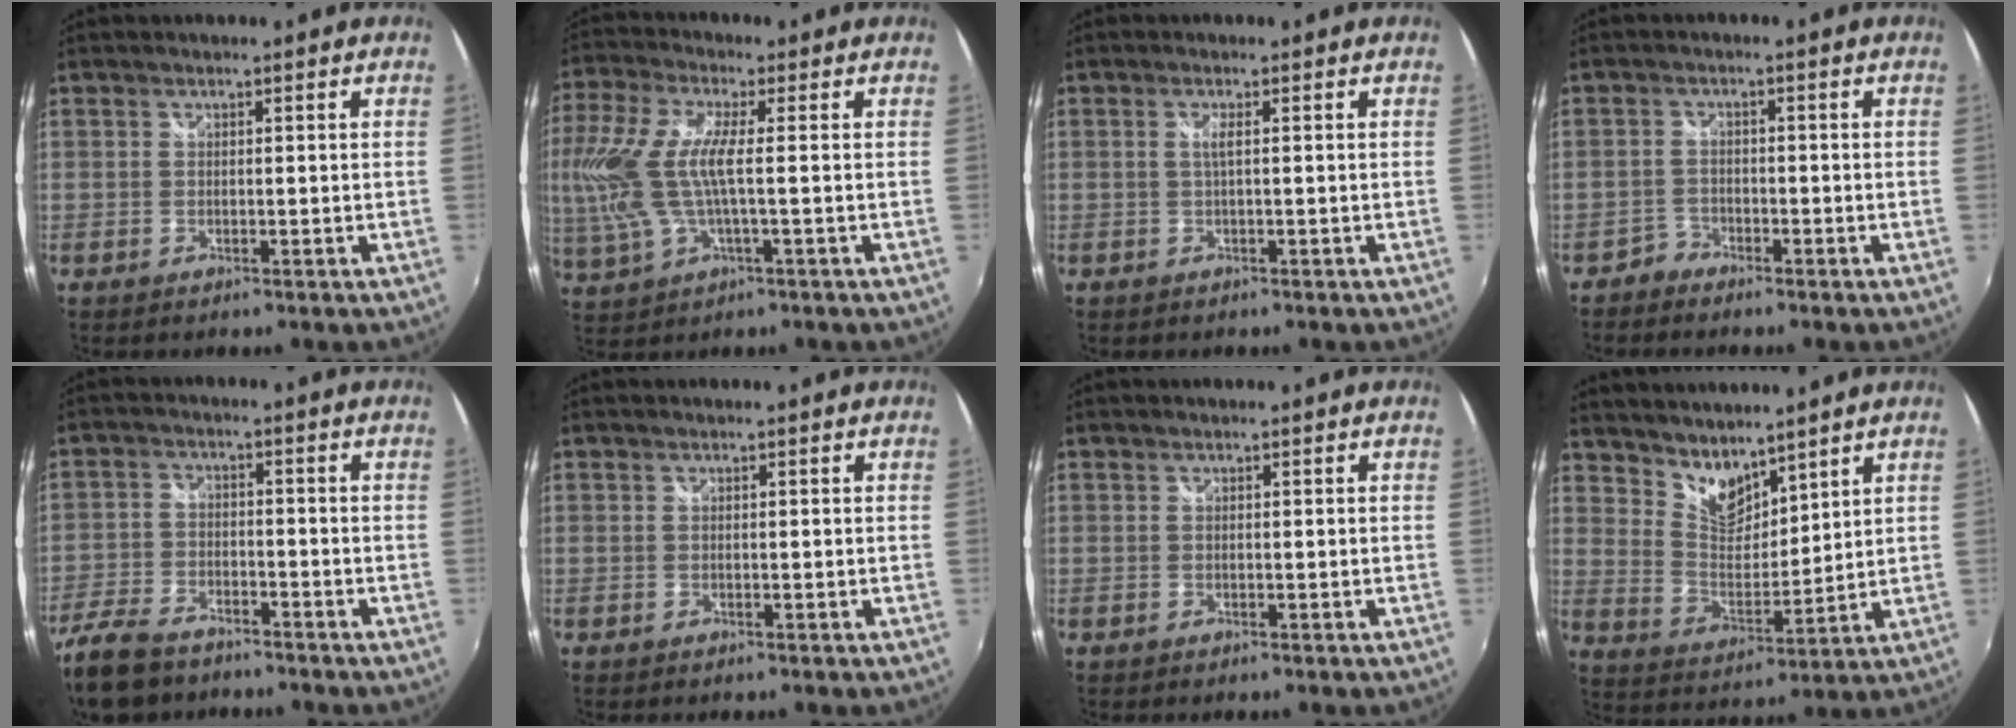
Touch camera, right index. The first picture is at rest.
{"total": 14.5, "force": [-0.2, 4.3, 13.9], "torque": [-0.284, -0.004, 0.000]}
{"total": 1.2, "force": [-0.2, -0.3, 1.1], "torque": [-0.020, 0.000, -0.006]}
{"total": 2.4, "force": [-2.1, 1.1, -0.6], "torque": [0.009, 0.007, -0.041]}
{"total": 11.6, "force": [-9.0, 5.2, 5.1], "torque": [-0.139, -0.018, -0.173]}
{"total": 0.0}
{"total": 0.0}
{"total": 9.0, "force": [7.7, 3.6, 3.1], "torque": [-0.051, 0.000, 0.149]}